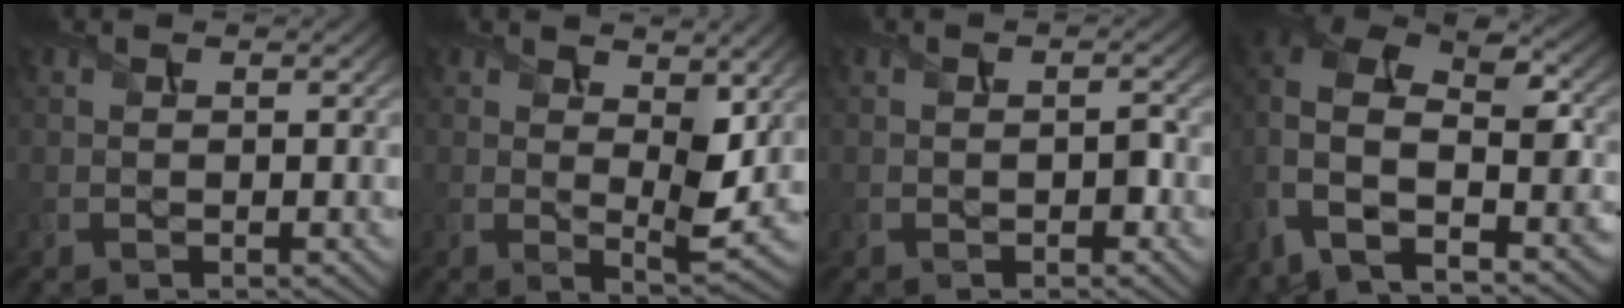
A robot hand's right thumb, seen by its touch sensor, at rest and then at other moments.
{"total": 5.6, "force": [2.4, 2.4, 4.4], "torque": [-0.080, -0.011, 0.041]}
{"total": 1.3, "force": [-0.4, 0.7, 1.0], "torque": [-0.015, 0.000, -0.006]}
{"total": 14.2, "force": [-5.0, 8.5, 10.2], "torque": [-0.227, -0.037, -0.057]}